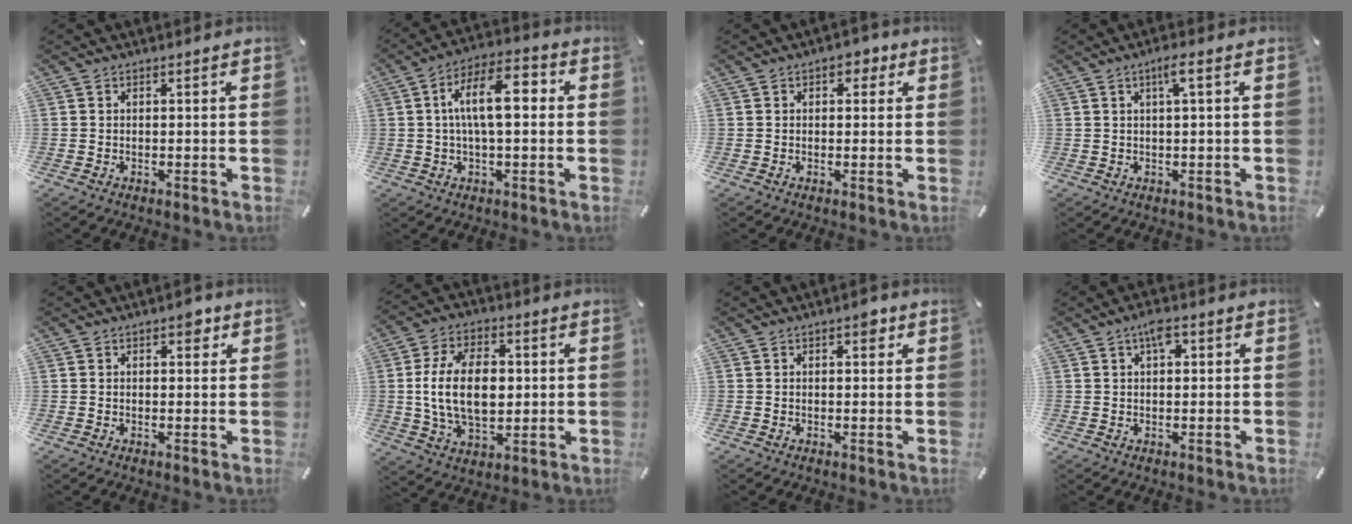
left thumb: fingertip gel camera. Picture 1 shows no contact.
{"total": 11.8, "force": [1.2, 4.7, 10.8], "torque": [-0.187, 0.008, 0.018]}
{"total": 3.3, "force": [1.0, 2.3, 2.1], "torque": [-0.021, 0.000, 0.010]}
{"total": 3.5, "force": [1.0, 0.3, 3.3], "torque": [-0.058, -0.002, 0.013]}
{"total": 3.0, "force": [1.4, 1.9, 1.9], "torque": [-0.011, -0.005, 0.015]}
{"total": 15.9, "force": [0.9, 10.0, 12.3], "torque": [-0.253, 0.004, 0.014]}
{"total": 2.8, "force": [1.2, 1.6, 2.0], "torque": [-0.018, -0.002, 0.014]}
{"total": 4.0, "force": [1.5, 2.0, 3.2], "torque": [-0.052, 0.003, 0.020]}